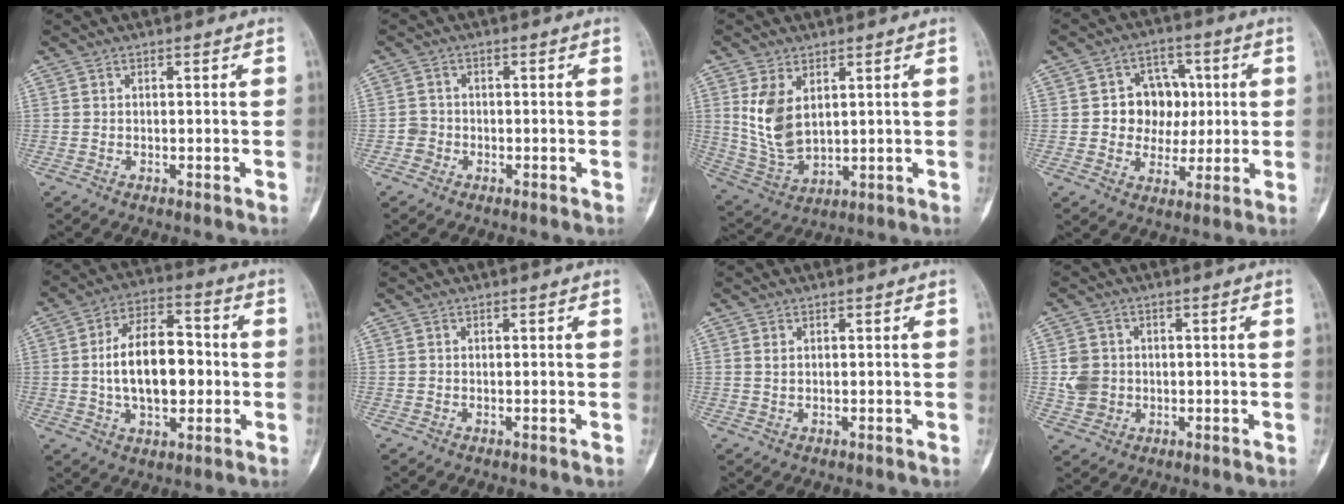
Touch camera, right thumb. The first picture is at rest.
{"total": 1.9, "force": [-0.8, 1.8, 0.1], "torque": [0.010, 0.009, -0.022]}
{"total": 10.0, "force": [2.9, 6.0, 7.5], "torque": [-0.135, -0.018, 0.076]}
{"total": 10.1, "force": [0.8, 8.6, 5.1], "torque": [-0.015, 0.011, 0.014]}
{"total": 15.3, "force": [-0.4, 8.7, 12.6], "torque": [-0.187, 0.025, -0.009]}
{"total": 0.0}
{"total": 0.9, "force": [0.4, 0.5, 0.7], "torque": [-0.011, 0.003, 0.010]}
{"total": 5.6, "force": [0.1, 5.1, 2.3], "torque": [-0.028, 0.003, 0.005]}